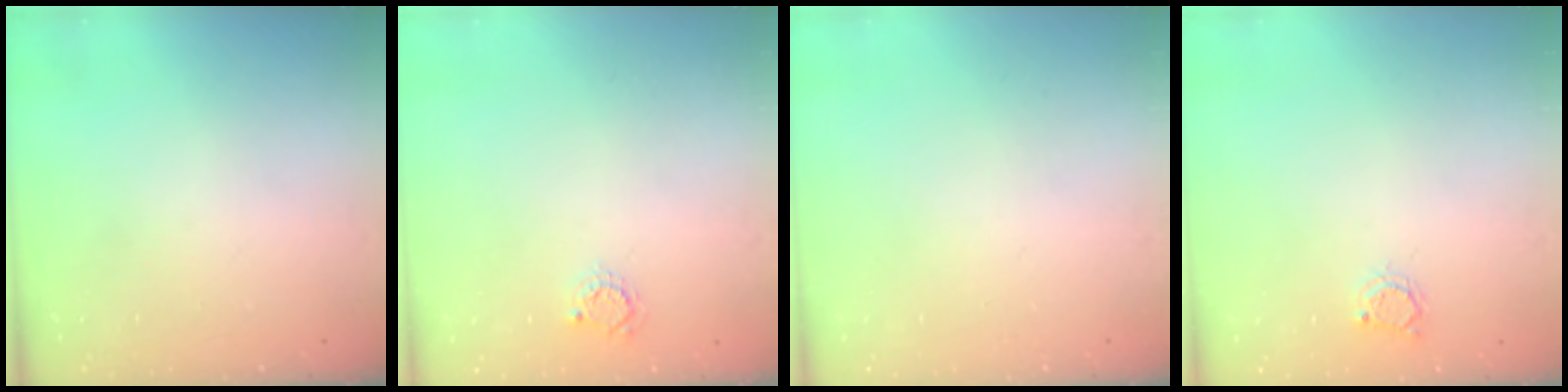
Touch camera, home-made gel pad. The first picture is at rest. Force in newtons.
{"total": 2.5, "press": 2.5, "slide": 0.4}
{"total": 0.0}
{"total": 2.9, "press": 2.8, "slide": 0.4}